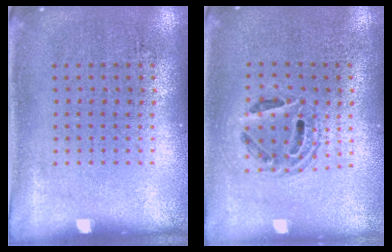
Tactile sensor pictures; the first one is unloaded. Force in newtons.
{"total": 1.4, "press": 1.3, "slide": 0.7}